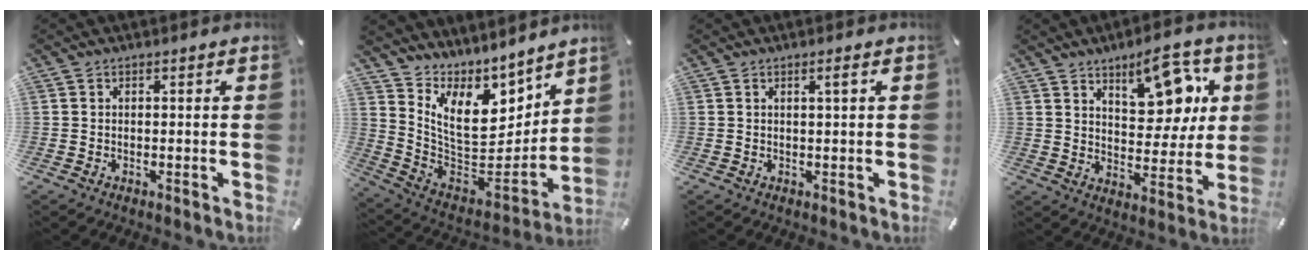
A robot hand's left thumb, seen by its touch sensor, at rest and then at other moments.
{"total": 12.6, "force": [7.0, 8.4, 6.2], "torque": [-0.110, -0.081, 0.135]}
{"total": 1.7, "force": [0.7, 0.0, 1.5], "torque": [-0.031, 0.000, 0.010]}
{"total": 13.1, "force": [8.1, 6.5, 7.9], "torque": [-0.092, -0.049, 0.139]}